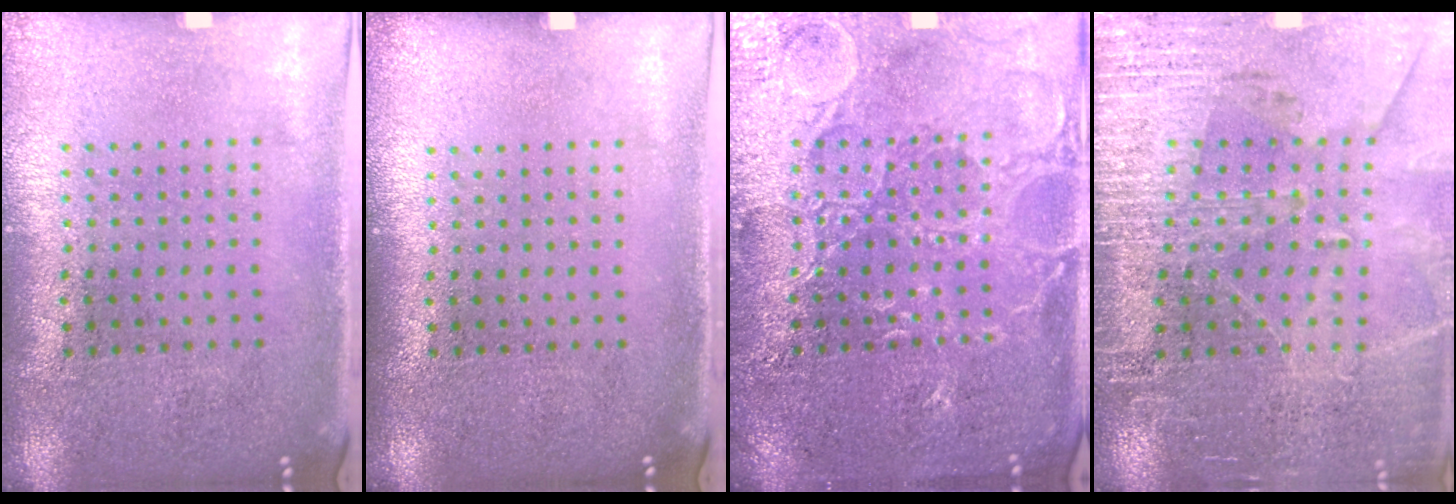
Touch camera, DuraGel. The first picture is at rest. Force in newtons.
{"total": 0.0}
{"total": 5.9, "press": 5.9, "slide": 0.7}
{"total": 3.2, "press": 3.2, "slide": 0.3}